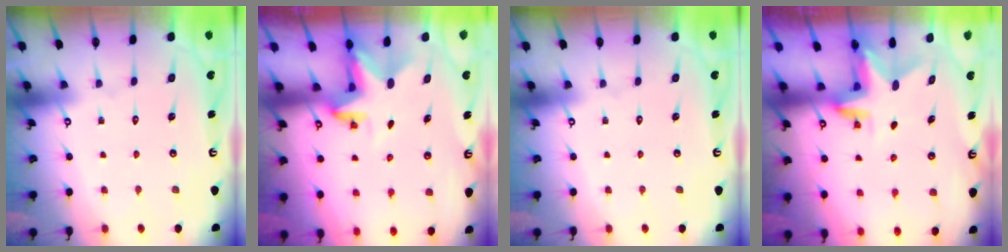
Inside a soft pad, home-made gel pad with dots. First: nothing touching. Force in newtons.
{"total": 3.0, "press": 3.0, "slide": 0.2}
{"total": 0.0}
{"total": 3.1, "press": 3.1, "slide": 0.3}